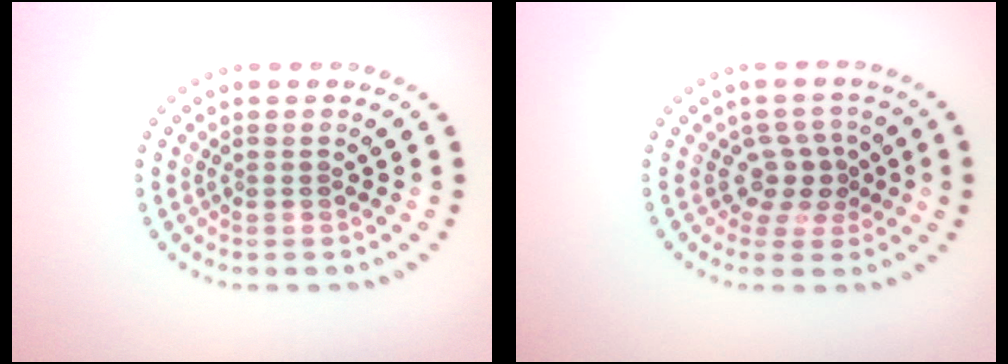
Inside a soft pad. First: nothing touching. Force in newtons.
{"total": 2.5, "press": 1.7, "slide": 1.9}